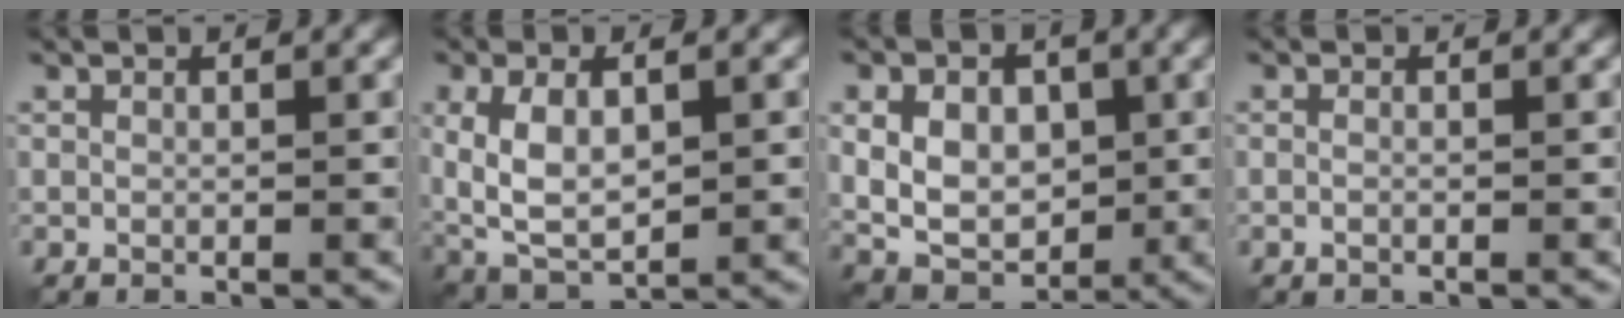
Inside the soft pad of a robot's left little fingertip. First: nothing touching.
{"total": 6.8, "force": [0.5, 3.6, 5.7], "torque": [-0.125, -0.001, 0.013]}
{"total": 6.7, "force": [0.5, 4.9, 4.4], "torque": [-0.081, -0.004, 0.011]}
{"total": 0.6, "force": [-0.2, 0.2, 0.5], "torque": [-0.009, -0.002, -0.006]}